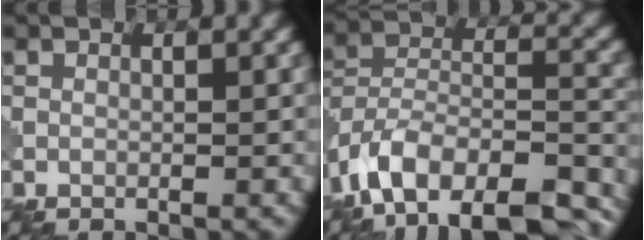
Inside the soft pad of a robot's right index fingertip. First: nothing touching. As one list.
[{"total": 15.4, "force": [-11.6, 7.0, 7.3], "torque": [-0.131, 0.005, -0.163]}]